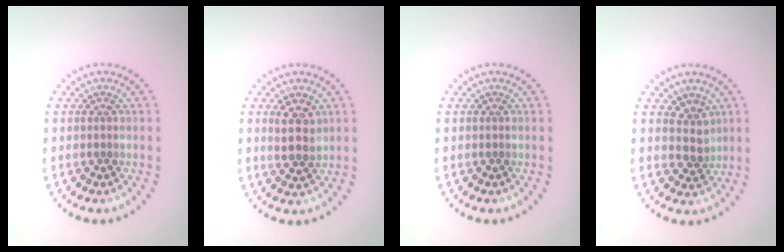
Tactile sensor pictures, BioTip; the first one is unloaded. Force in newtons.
{"total": 2.4, "press": 2.2, "slide": 0.7}
{"total": 0.0}
{"total": 2.0, "press": 1.6, "slide": 1.2}